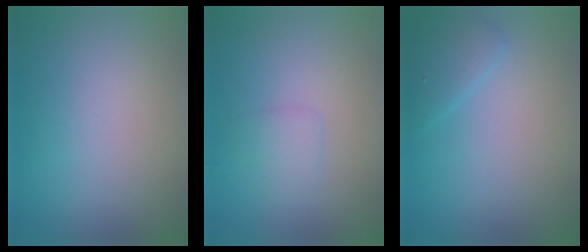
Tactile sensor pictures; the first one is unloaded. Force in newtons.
{"total": 1.3, "press": 1.3, "slide": 0.1}
{"total": 1.8, "press": 1.8, "slide": 0.1}